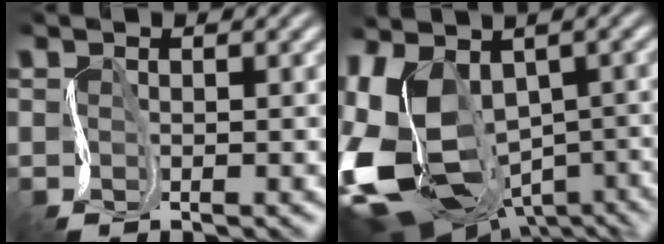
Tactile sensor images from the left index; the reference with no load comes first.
{"total": 14.5, "force": [-3.9, 8.6, 11.0], "torque": [-0.244, -0.049, -0.020]}